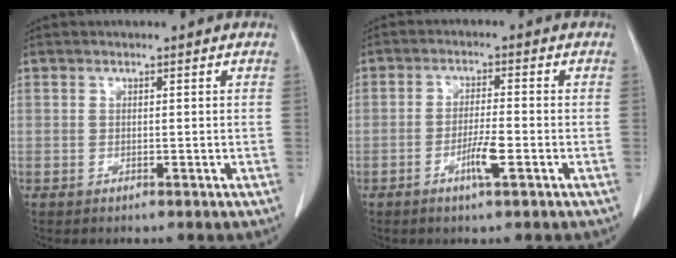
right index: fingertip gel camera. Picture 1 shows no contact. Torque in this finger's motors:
{"motor_torque": [0.00, 0.09, -0.01, 0.04]}